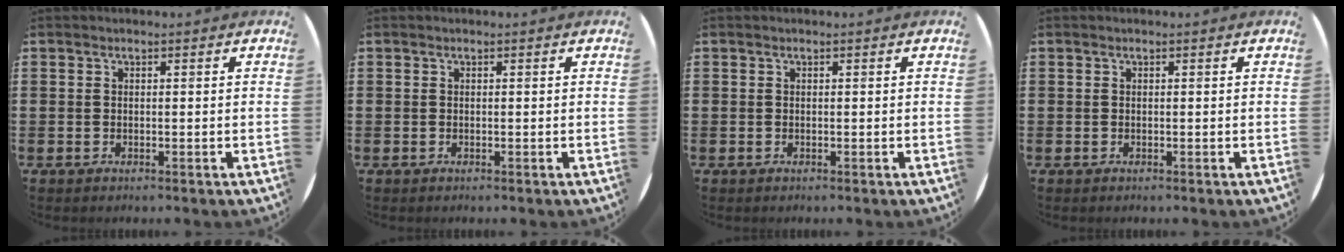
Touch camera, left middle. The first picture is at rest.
{"total": 0.0}
{"total": 0.0}
{"total": 0.0}